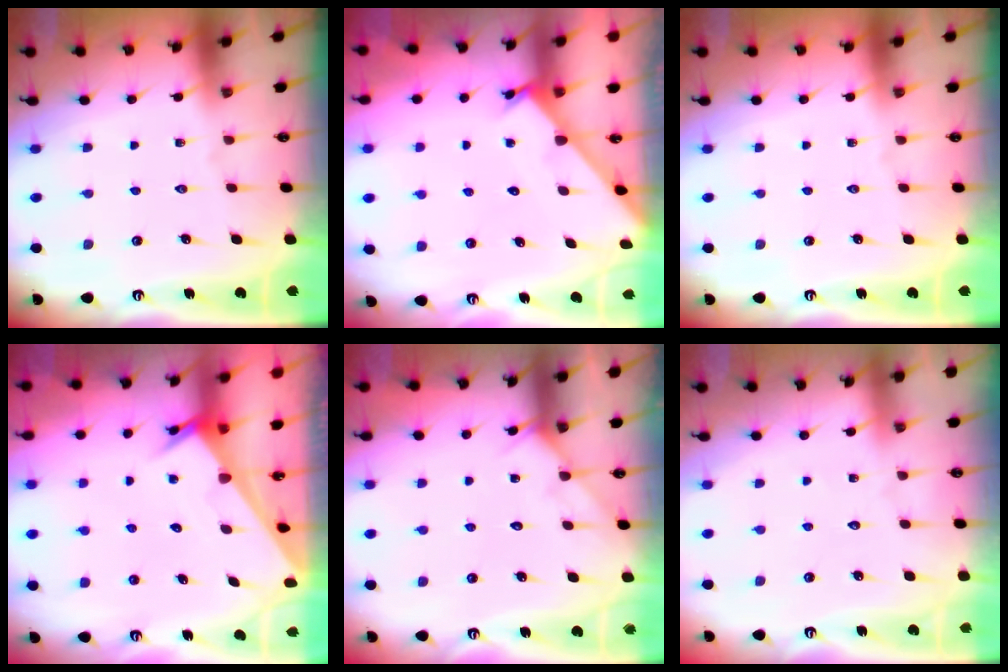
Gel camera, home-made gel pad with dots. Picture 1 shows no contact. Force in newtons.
{"total": 1.2, "press": 1.2, "slide": 0.1}
{"total": 0.0}
{"total": 2.5, "press": 2.5, "slide": 0.1}
{"total": 5.4, "press": 5.4, "slide": 0.3}
{"total": 2.8, "press": 2.8, "slide": 0.4}